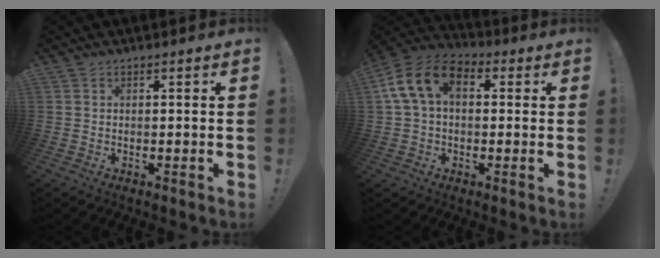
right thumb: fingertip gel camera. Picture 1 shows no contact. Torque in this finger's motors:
{"motor_torque": [0.76, 0.82, 0.85, -0.20, 0.40]}